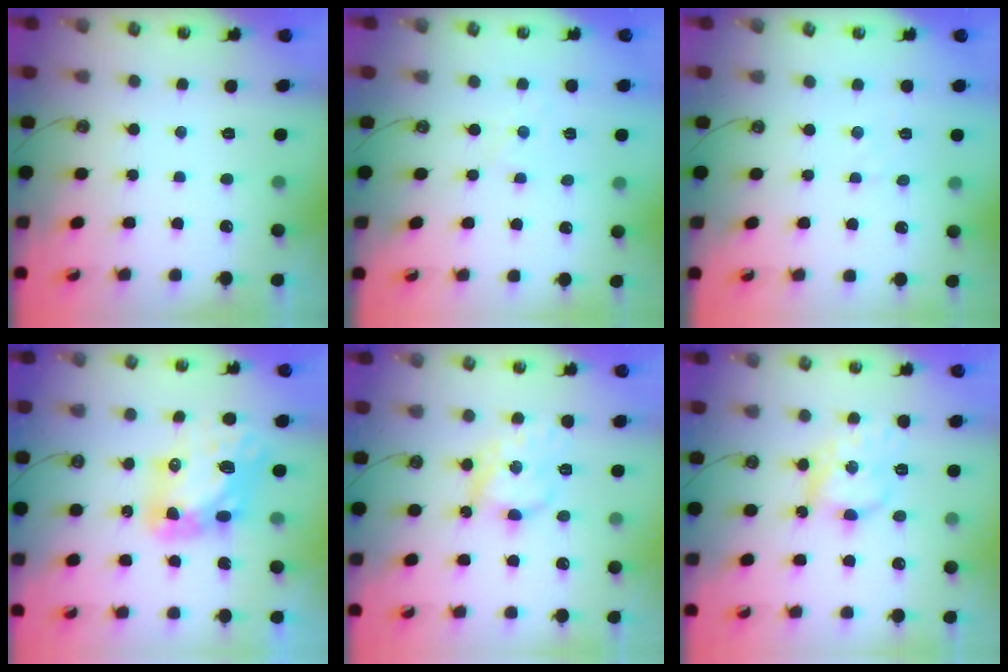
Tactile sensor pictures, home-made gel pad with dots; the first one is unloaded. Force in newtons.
{"total": 2.7, "press": 2.7, "slide": 0.4}
{"total": 2.7, "press": 2.7, "slide": 0.4}
{"total": 11.5, "press": 11.5, "slide": 1.1}
{"total": 11.0, "press": 11.0, "slide": 0.0}
{"total": 11.0, "press": 11.0, "slide": 0.0}